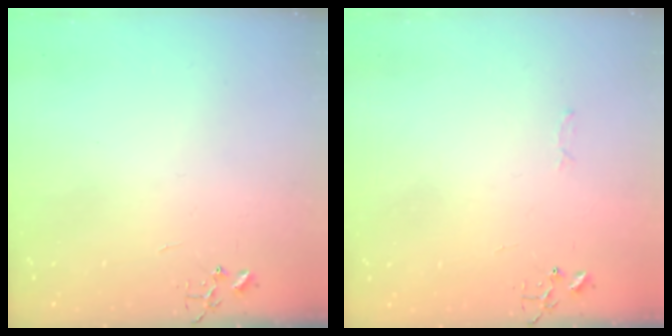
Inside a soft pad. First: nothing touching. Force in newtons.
{"total": 2.8, "press": 2.8, "slide": 0.4}